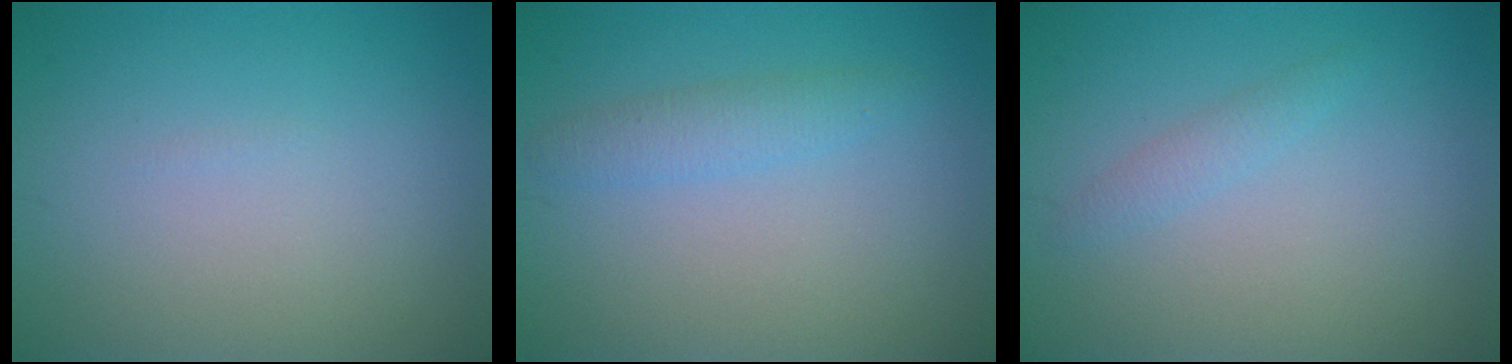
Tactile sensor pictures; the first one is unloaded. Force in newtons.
{"total": 2.0, "press": 2.0, "slide": 0.2}
{"total": 1.1, "press": 1.1, "slide": 0.1}